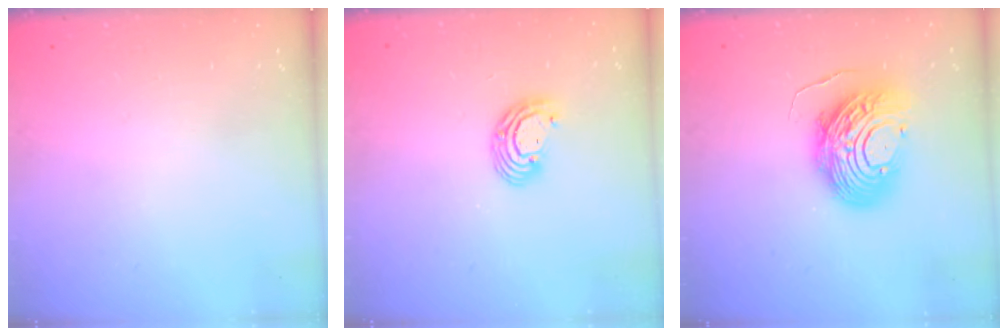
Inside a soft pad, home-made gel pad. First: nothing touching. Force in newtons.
{"total": 7.2, "press": 7.2, "slide": 1.0}
{"total": 13.7, "press": 13.6, "slide": 1.4}